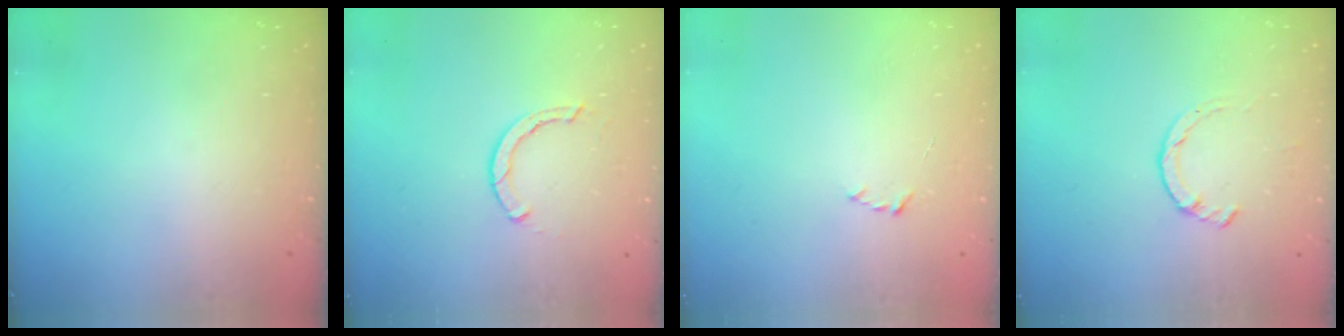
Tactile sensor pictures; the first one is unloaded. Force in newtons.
{"total": 2.3, "press": 2.3, "slide": 0.1}
{"total": 2.2, "press": 2.1, "slide": 0.3}
{"total": 2.8, "press": 2.8, "slide": 0.4}